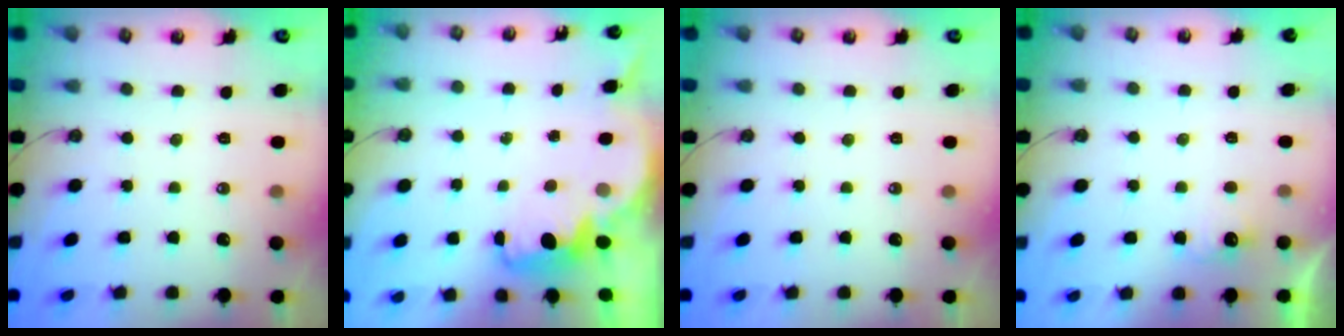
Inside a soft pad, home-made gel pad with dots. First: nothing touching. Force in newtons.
{"total": 2.2, "press": 2.2, "slide": 0.6}
{"total": 0.0}
{"total": 4.5, "press": 4.4, "slide": 0.8}